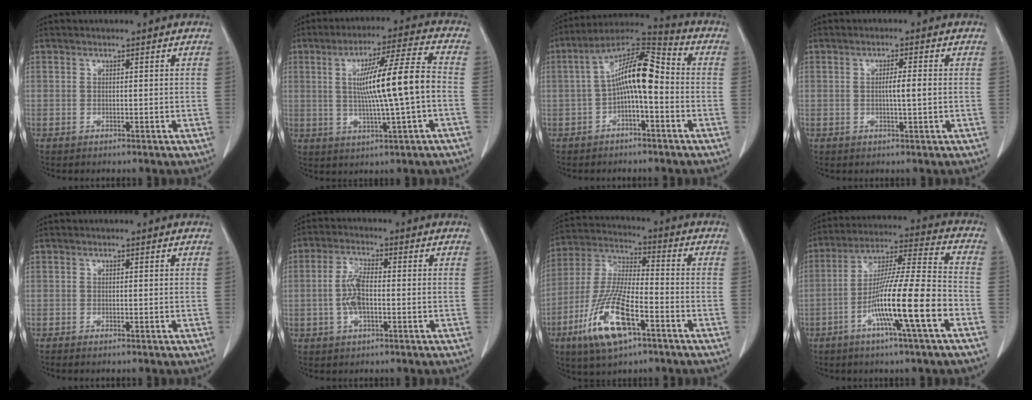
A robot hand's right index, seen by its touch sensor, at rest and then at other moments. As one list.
[{"total": 12.4, "force": [-0.2, -0.3, 12.4], "torque": [-0.210, 0.009, -0.001]}, {"total": 11.1, "force": [-0.9, 2.9, 10.6], "torque": [-0.193, 0.040, -0.018]}, {"total": 2.8, "force": [0.0, 0.1, 2.8], "torque": [-0.050, 0.000, -0.001]}, {"total": 0.7, "force": [-0.6, 0.0, 0.4], "torque": [-0.011, -0.002, -0.009]}, {"total": 5.4, "force": [-0.8, 1.8, 5.0], "torque": [-0.112, 0.006, -0.018]}, {"total": 14.7, "force": [-6.9, 3.8, 12.3], "torque": [-0.262, -0.014, -0.126]}, {"total": 15.7, "force": [-6.1, -0.3, 14.4], "torque": [-0.261, -0.004, -0.111]}]